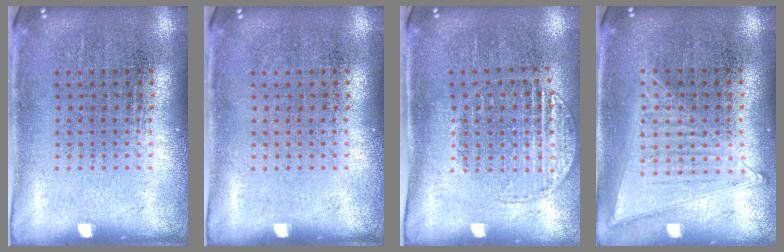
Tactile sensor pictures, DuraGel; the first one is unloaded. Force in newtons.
{"total": 0.0}
{"total": 1.3, "press": 1.1, "slide": 0.7}
{"total": 1.0, "press": 1.0, "slide": 0.4}